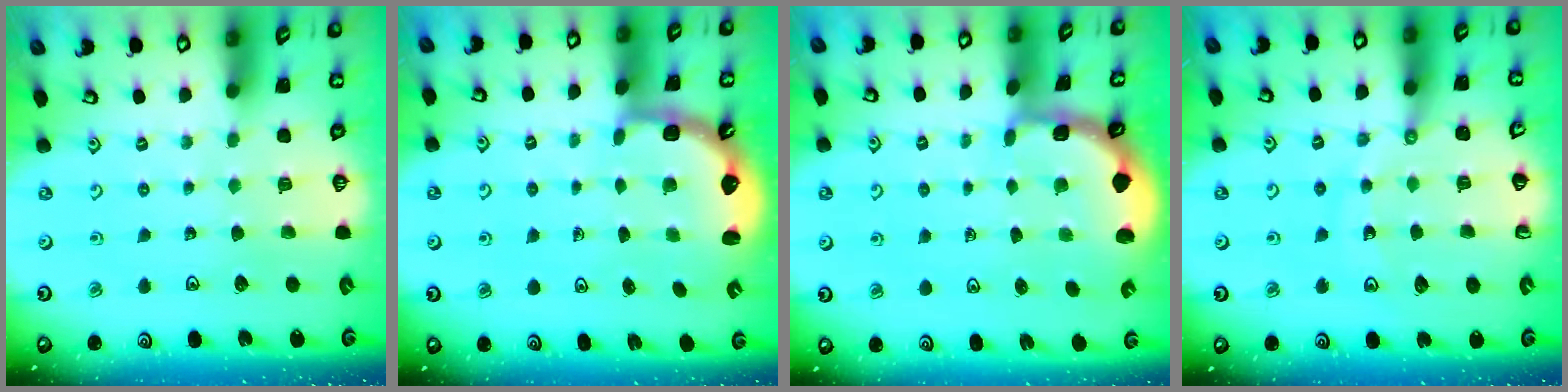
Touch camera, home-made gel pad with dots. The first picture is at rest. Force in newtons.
{"total": 2.7, "press": 2.1, "slide": 1.7}
{"total": 1.9, "press": 1.9, "slide": 0.2}
{"total": 11.9, "press": 11.8, "slide": 1.5}